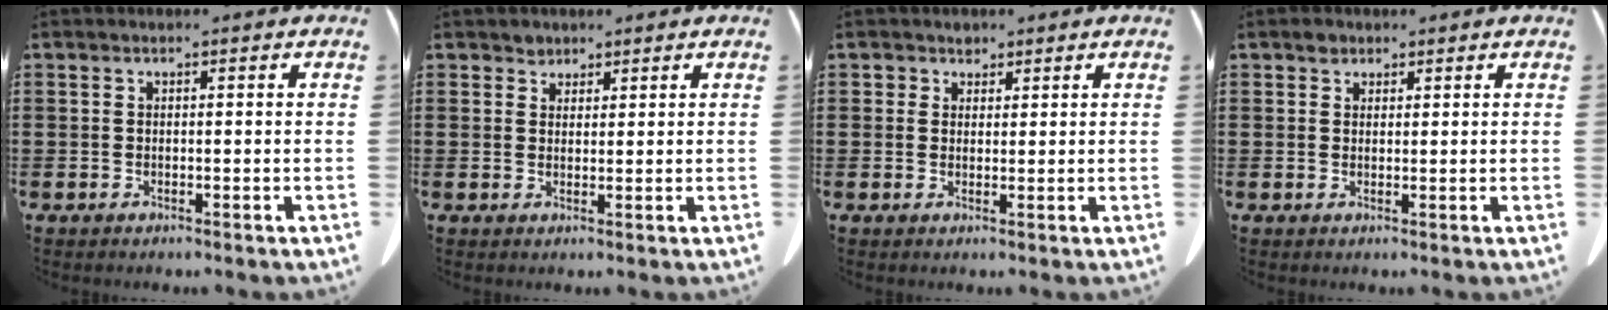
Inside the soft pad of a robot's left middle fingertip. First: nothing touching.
{"total": 1.6, "force": [1.3, 0.9, 0.1], "torque": [-0.006, 0.004, 0.026]}
{"total": 1.8, "force": [1.3, 1.3, 0.1], "torque": [0.000, 0.002, 0.023]}
{"total": 1.5, "force": [1.1, 1.0, 0.4], "torque": [-0.003, 0.000, 0.019]}